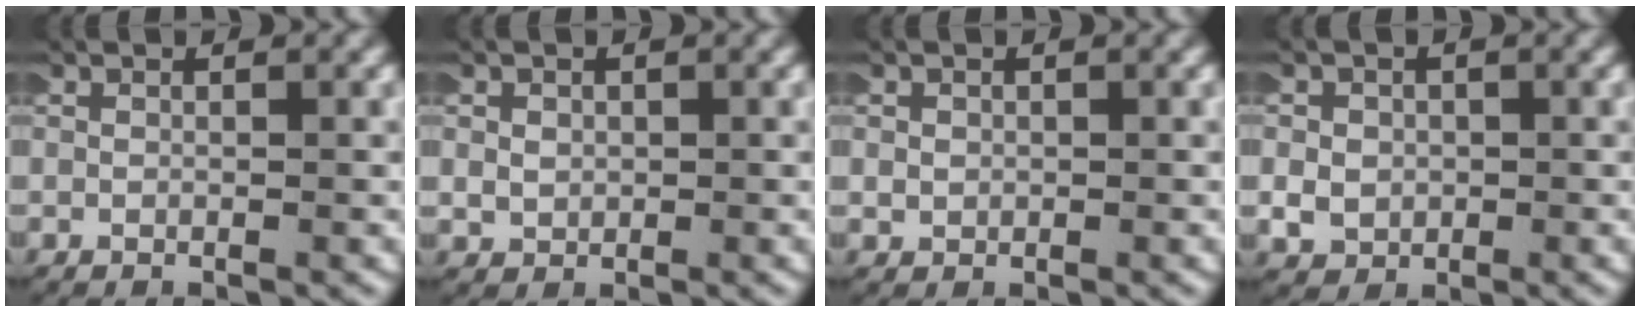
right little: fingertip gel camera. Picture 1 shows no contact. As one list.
[{"total": 1.3, "force": [0.2, 1.2, 0.5], "torque": [-0.021, 0.004, 0.005]}, {"total": 1.0, "force": [0.0, 1.0, 0.2], "torque": [-0.013, 0.004, 0.000]}, {"total": 2.8, "force": [-0.4, 2.7, 0.9], "torque": [-0.029, 0.002, -0.009]}]